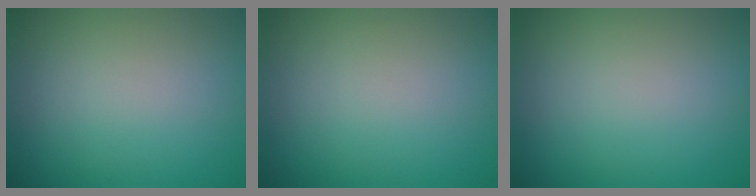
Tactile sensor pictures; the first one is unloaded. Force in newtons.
{"total": 0.0}
{"total": 0.0}